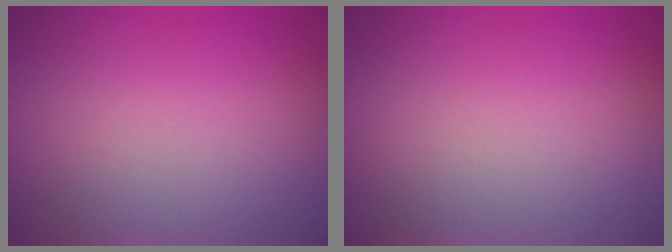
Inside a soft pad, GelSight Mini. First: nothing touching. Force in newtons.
{"total": 0.0}